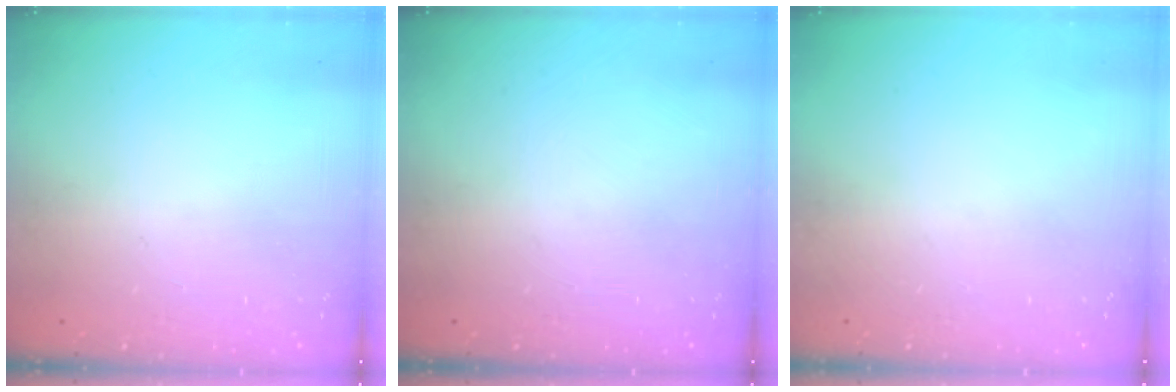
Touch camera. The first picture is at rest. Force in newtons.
{"total": 0.0}
{"total": 0.0}